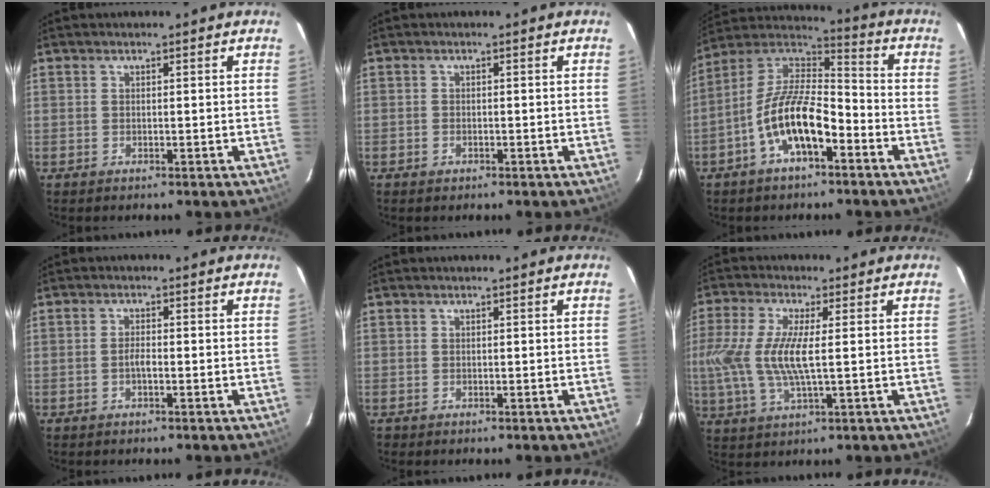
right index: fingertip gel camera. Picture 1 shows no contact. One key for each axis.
{"total": 1.2, "fx": -0.8, "fy": 1.0, "fz": 0.2, "tx": -0.004, "ty": 0.002, "tz": -0.011}
{"total": 14.2, "fx": -6.5, "fy": 5.6, "fz": 11.3, "tx": -0.222, "ty": 0.012, "tz": -0.122}
{"total": 1.7, "fx": -0.6, "fy": 0.5, "fz": 1.5, "tx": -0.031, "ty": 0.003, "tz": -0.013}
{"total": 0.6, "fx": -0.2, "fy": 0.6, "fz": -0.1, "tx": 0.000, "ty": 0.002, "tz": -0.002}
{"total": 11.1, "fx": 0.0, "fy": 2.8, "fz": 10.7, "tx": -0.225, "ty": -0.004, "tz": 0.001}